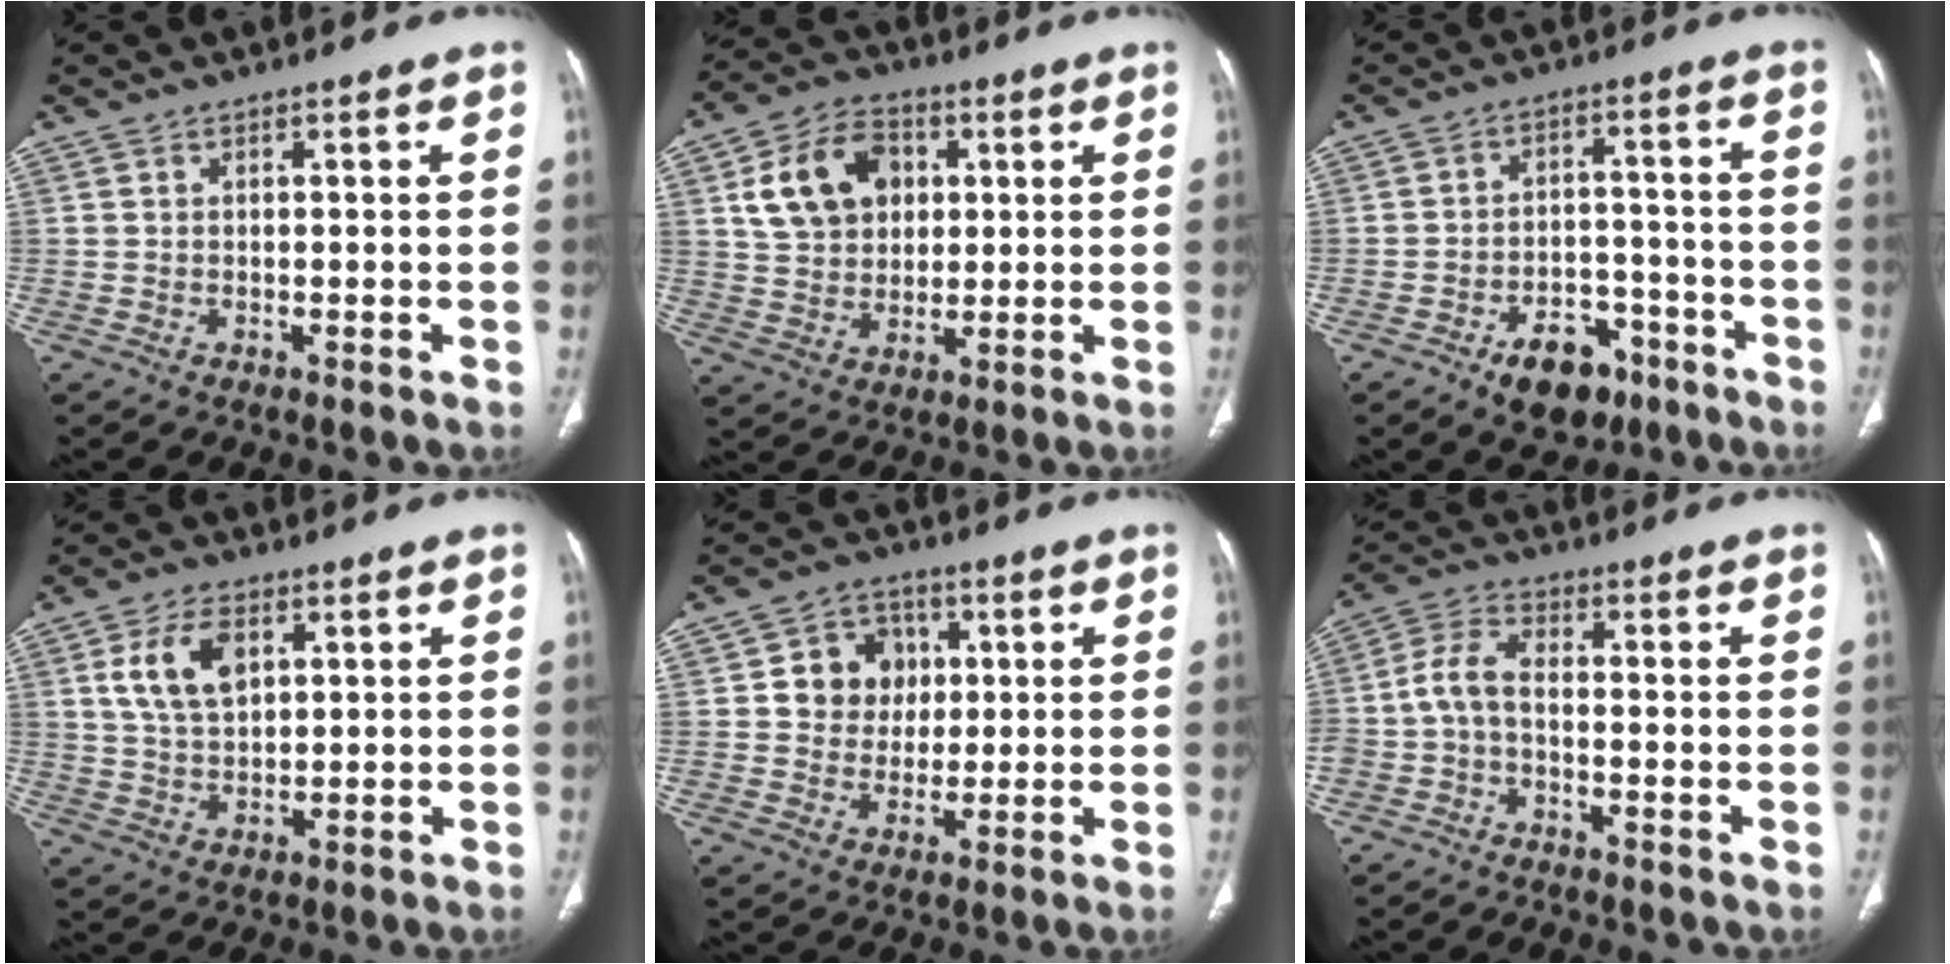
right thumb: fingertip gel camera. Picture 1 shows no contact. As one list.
[{"total": 13.3, "force": [3.7, 10.0, 7.9], "torque": [-0.113, 0.005, 0.066]}, {"total": 10.0, "force": [-5.9, 6.2, 5.2], "torque": [-0.044, 0.039, -0.084]}, {"total": 8.6, "force": [3.0, 5.0, 6.3], "torque": [-0.114, -0.007, 0.060]}, {"total": 9.0, "force": [1.6, 8.0, 3.8], "torque": [-0.014, 0.002, 0.024]}, {"total": 6.0, "force": [-1.6, 2.9, 5.0], "torque": [-0.111, 0.027, -0.043]}]